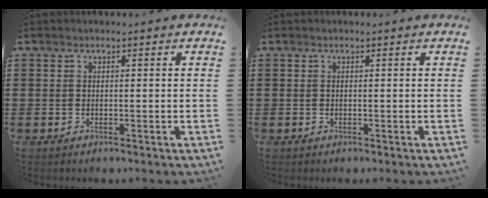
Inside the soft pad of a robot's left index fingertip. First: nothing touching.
{"total": 0.0}